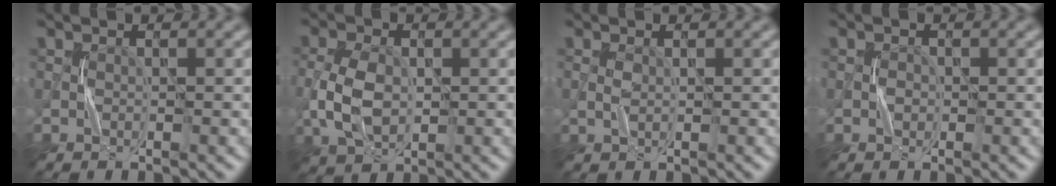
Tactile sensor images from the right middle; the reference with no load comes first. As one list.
[{"total": 4.6, "force": [-0.3, 3.2, 3.3], "torque": [-0.082, -0.001, -0.004]}, {"total": 0.7, "force": [0.2, 0.3, 0.6], "torque": [-0.015, 0.002, 0.005]}, {"total": 0.5, "force": [-0.1, 0.5, 0.2], "torque": [0.004, 0.004, -0.004]}]